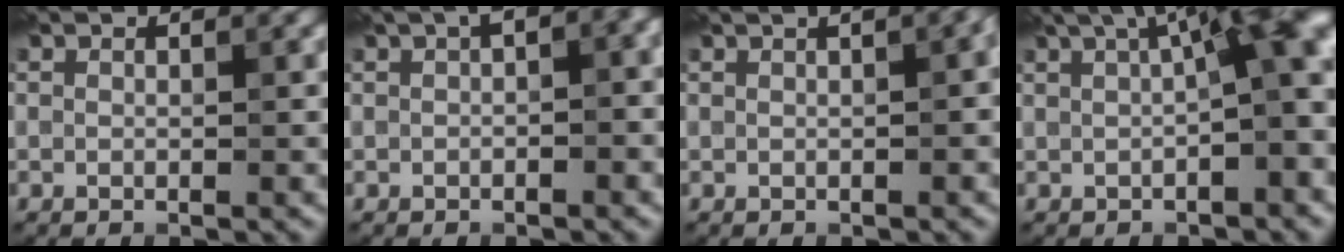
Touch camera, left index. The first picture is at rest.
{"total": 4.2, "force": [1.2, 1.6, 3.7], "torque": [-0.029, 0.016, 0.013]}
{"total": 5.7, "force": [1.9, 2.7, 4.7], "torque": [-0.022, 0.044, 0.011]}
{"total": 9.7, "force": [2.2, 2.3, 9.1], "torque": [-0.111, 0.033, 0.026]}